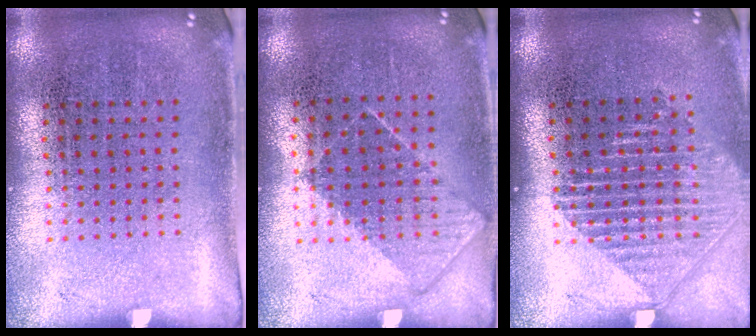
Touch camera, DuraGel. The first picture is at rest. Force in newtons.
{"total": 0.9, "press": 0.7, "slide": 0.5}
{"total": 1.4, "press": 1.2, "slide": 0.7}